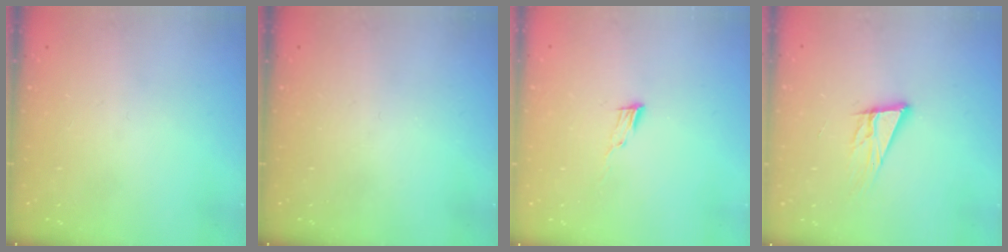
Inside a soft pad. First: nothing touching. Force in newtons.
{"total": 0.0}
{"total": 4.8, "press": 4.7, "slide": 1.0}
{"total": 12.2, "press": 11.7, "slide": 3.4}